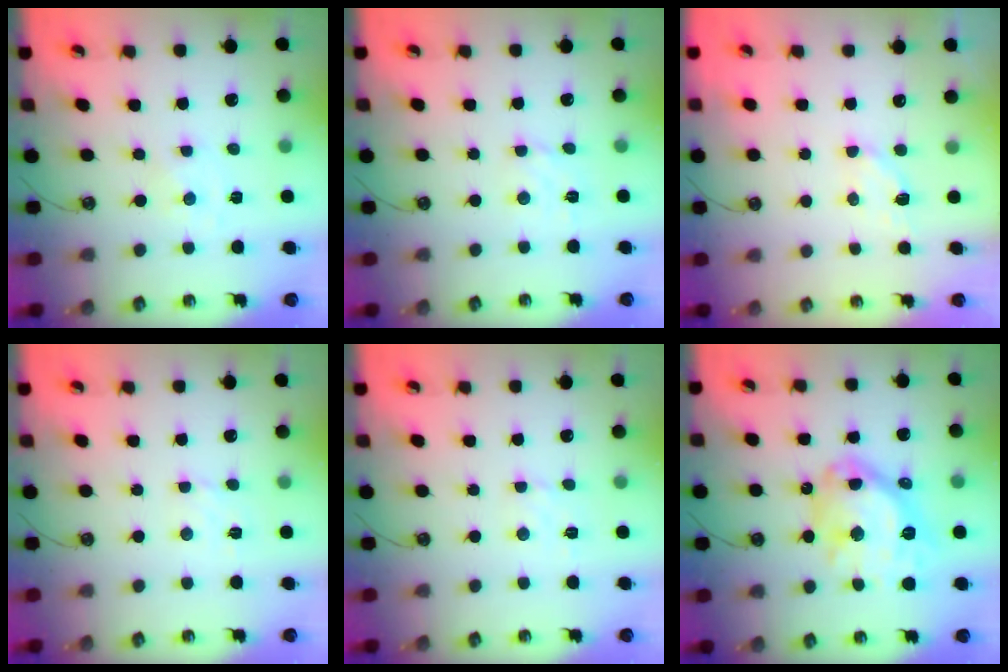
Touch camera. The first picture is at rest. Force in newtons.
{"total": 3.1, "press": 3.1, "slide": 0.5}
{"total": 5.4, "press": 5.3, "slide": 0.9}
{"total": 2.9, "press": 2.8, "slide": 0.7}
{"total": 2.1, "press": 2.0, "slide": 0.6}
{"total": 19.4, "press": 19.3, "slide": 1.9}